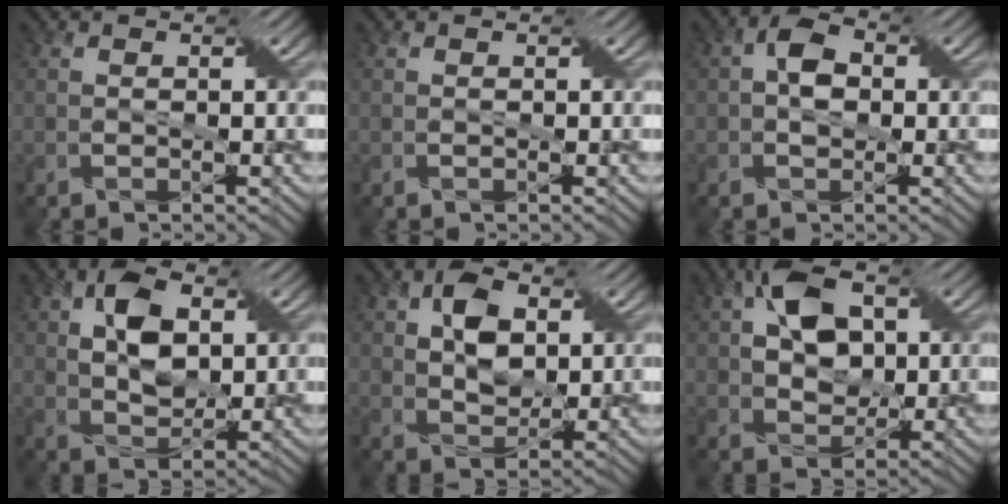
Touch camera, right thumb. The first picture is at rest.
{"total": 0.0}
{"total": 3.6, "force": [0.0, 2.4, 2.7], "torque": [-0.050, 0.006, -0.008]}
{"total": 7.2, "force": [1.9, 4.4, 5.4], "torque": [-0.103, 0.008, 0.030]}
{"total": 6.0, "force": [1.7, 3.9, 4.2], "torque": [-0.082, 0.005, 0.027]}
{"total": 7.9, "force": [1.8, 5.2, 5.6], "torque": [-0.111, 0.012, 0.029]}